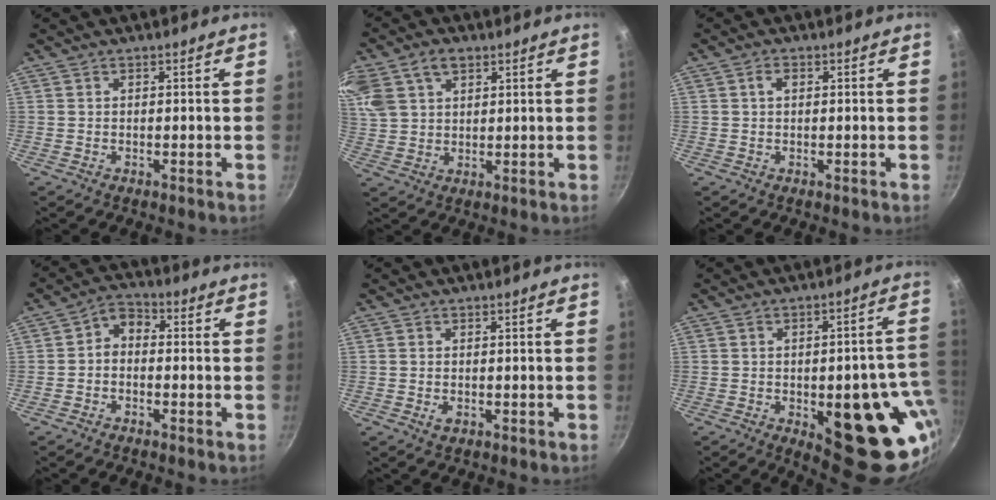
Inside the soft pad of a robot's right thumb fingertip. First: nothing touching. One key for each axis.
{"total": 16.3, "fx": 7.5, "fy": 11.4, "fz": 8.9, "tx": -0.210, "ty": 0.036, "tz": 0.148}
{"total": 1.9, "fx": 0.5, "fy": 1.2, "fz": 1.3, "tx": -0.021, "ty": 0.004, "tz": 0.007}
{"total": 4.2, "fx": -0.9, "fy": 3.1, "fz": 2.7, "tx": -0.041, "ty": 0.023, "tz": -0.026}
{"total": 1.5, "fx": -0.3, "fy": 1.0, "fz": 1.0, "tx": -0.019, "ty": -0.002, "tz": -0.005}
{"total": 22.5, "fx": -5.5, "fy": 9.3, "fz": 19.8, "tx": -0.178, "ty": 0.008, "tz": -0.059}